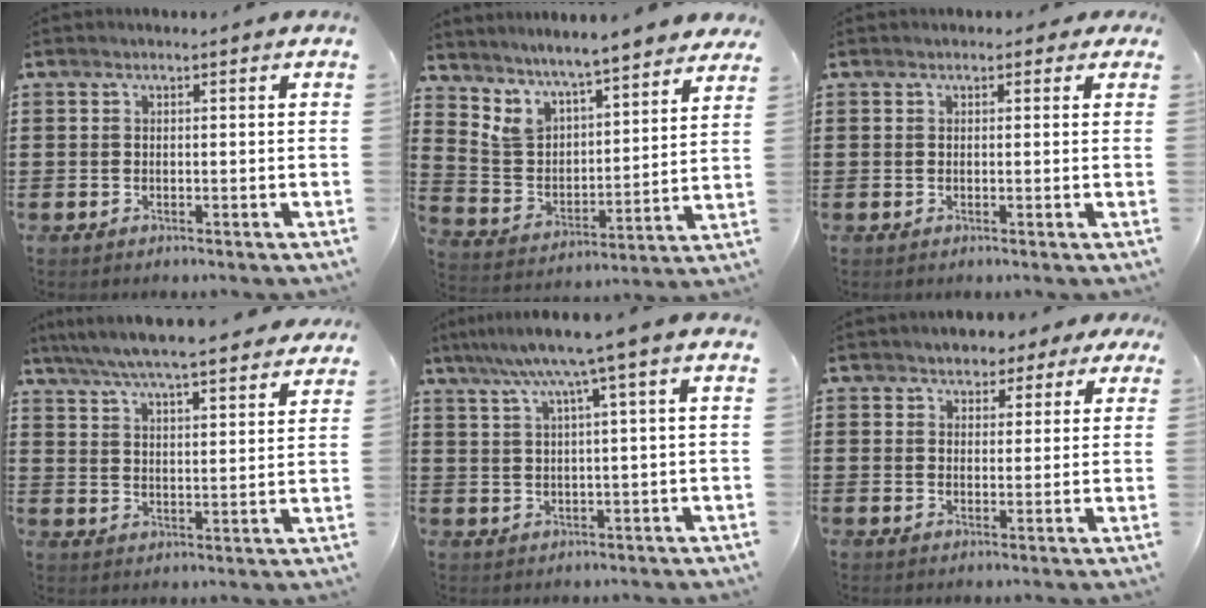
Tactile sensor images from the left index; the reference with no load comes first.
{"total": 6.3, "force": [6.0, 1.1, 1.4], "torque": [-0.064, -0.046, 0.102]}
{"total": 1.0, "force": [0.4, 0.7, 0.5], "torque": [-0.005, 0.004, 0.004]}
{"total": 6.2, "force": [5.8, 0.0, 2.1], "torque": [-0.065, -0.029, 0.100]}
{"total": 6.1, "force": [3.0, -0.4, 5.2], "torque": [-0.112, -0.007, 0.045]}
{"total": 3.1, "force": [2.4, 1.9, 0.5], "torque": [-0.017, -0.001, 0.041]}